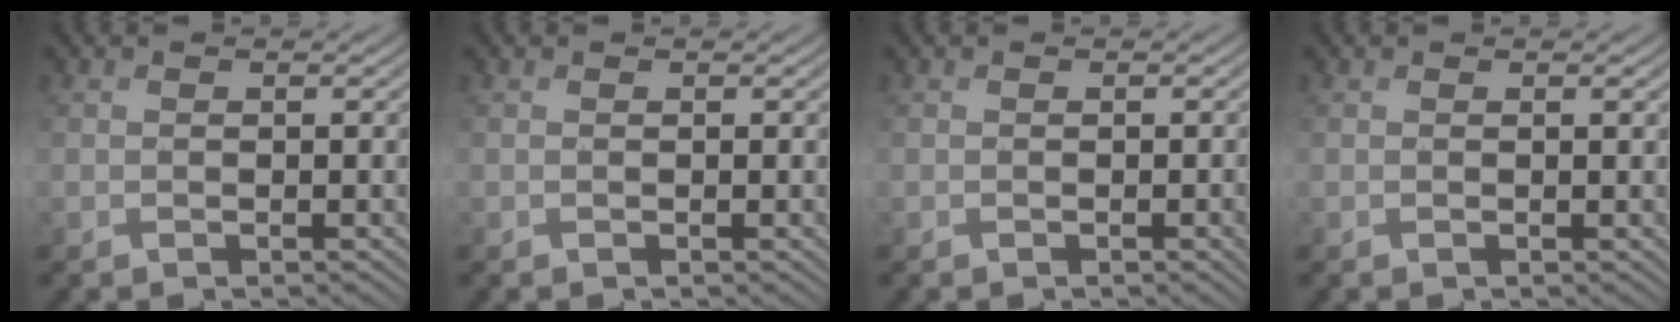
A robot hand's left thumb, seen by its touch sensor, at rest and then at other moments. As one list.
[{"total": 0.5, "force": [0.0, 0.0, 0.5], "torque": [-0.008, 0.000, 0.000]}, {"total": 1.2, "force": [-0.4, 0.3, 1.1], "torque": [-0.014, -0.003, -0.004]}, {"total": 1.0, "force": [0.3, 0.1, 1.0], "torque": [-0.016, 0.002, 0.003]}]